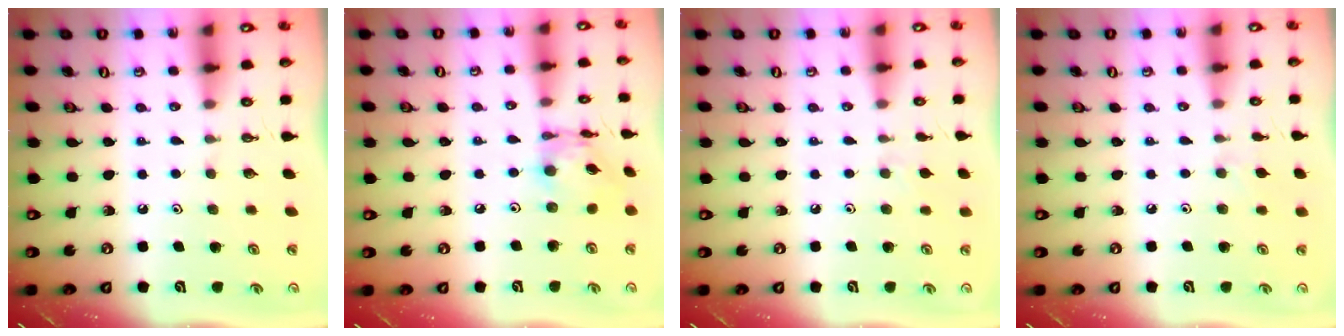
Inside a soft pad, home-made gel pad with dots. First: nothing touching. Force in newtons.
{"total": 10.3, "press": 10.3, "slide": 0.8}
{"total": 5.6, "press": 5.6, "slide": 0.9}
{"total": 6.1, "press": 6.0, "slide": 0.9}